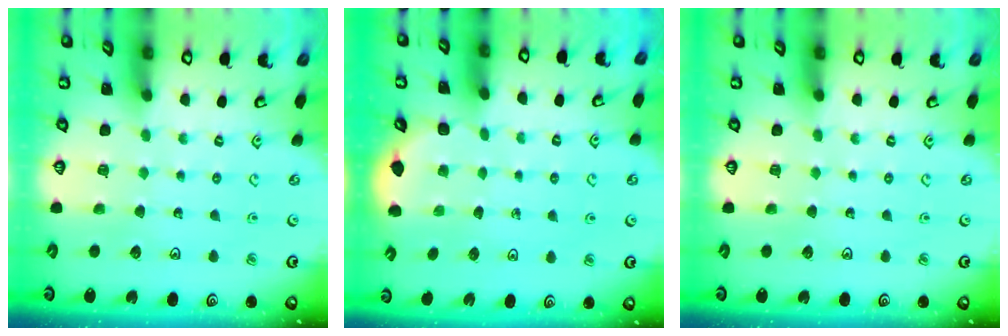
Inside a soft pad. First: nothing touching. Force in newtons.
{"total": 2.2, "press": 1.7, "slide": 1.3}
{"total": 0.0}